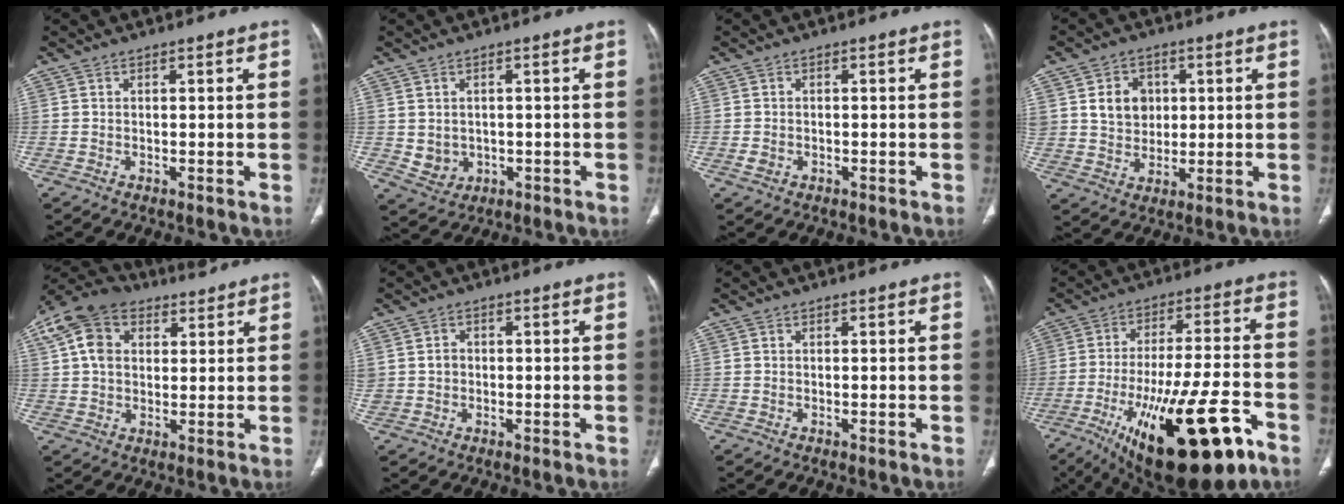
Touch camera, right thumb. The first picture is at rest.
{"total": 4.2, "force": [-0.3, 3.7, 2.0], "torque": [-0.021, 0.002, 0.009]}
{"total": 1.6, "force": [-0.6, 1.2, 0.8], "torque": [-0.015, 0.004, -0.009]}
{"total": 8.0, "force": [2.0, 6.7, 3.9], "torque": [-0.030, -0.008, 0.042]}
{"total": 12.5, "force": [5.6, 8.3, 7.4], "torque": [-0.141, 0.019, 0.101]}
{"total": 2.4, "force": [0.2, 2.1, 1.1], "torque": [-0.013, 0.005, 0.007]}
{"total": 0.0}
{"total": 26.0, "force": [-12.8, 8.2, 21.1], "torque": [-0.327, 0.037, -0.192]}